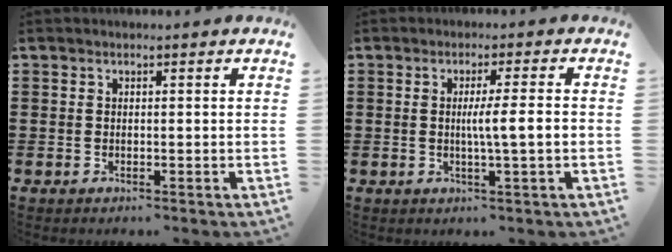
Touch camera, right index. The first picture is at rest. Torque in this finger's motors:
{"motor_torque": [1.16, 0.33, 0.41, 0.12]}